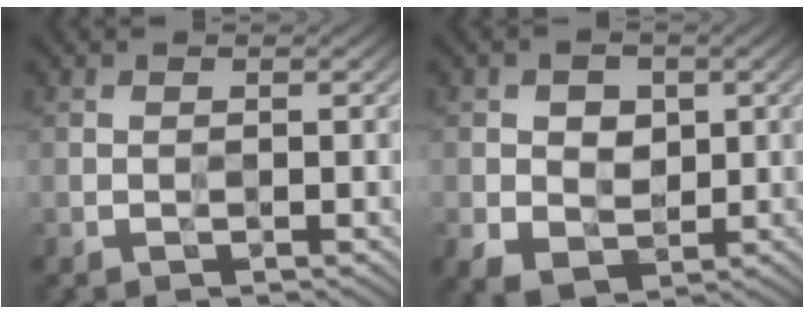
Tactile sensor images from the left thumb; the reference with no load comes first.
{"total": 5.5, "force": [0.2, 4.4, 3.3], "torque": [-0.063, -0.004, 0.004]}